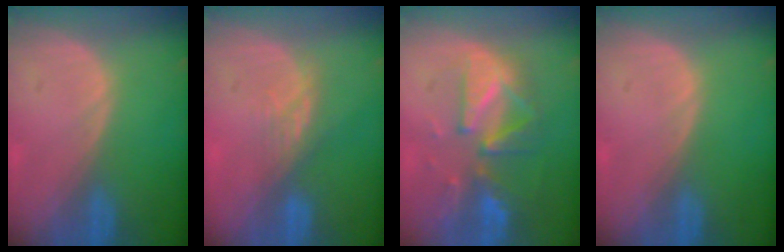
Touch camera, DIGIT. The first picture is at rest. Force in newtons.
{"total": 3.3, "press": 3.0, "slide": 1.5}
{"total": 9.9, "press": 8.8, "slide": 4.7}
{"total": 0.0}